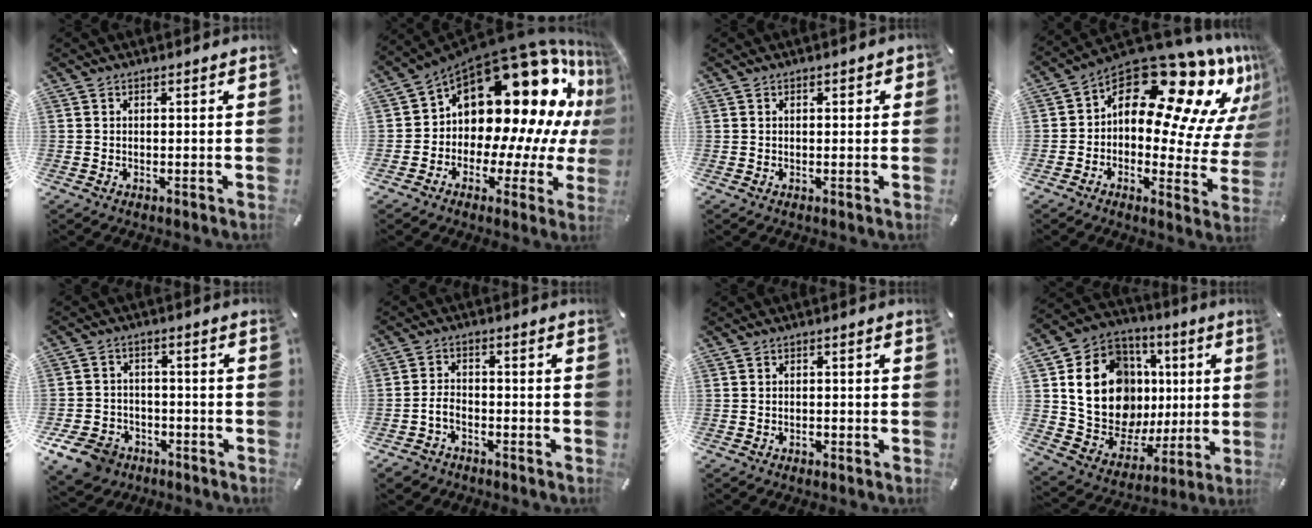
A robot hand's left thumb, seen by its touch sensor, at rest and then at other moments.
{"total": 22.2, "force": [10.3, 12.5, 15.3], "torque": [-0.221, -0.117, 0.187]}
{"total": 1.2, "force": [0.1, 0.8, 0.9], "torque": [-0.009, 0.003, -0.002]}
{"total": 18.5, "force": [11.1, 9.4, 11.4], "torque": [-0.146, -0.103, 0.178]}
{"total": 9.0, "force": [-5.8, 6.2, 3.0], "torque": [-0.066, 0.042, -0.108]}
{"total": 4.4, "force": [-2.2, 3.1, 2.3], "torque": [-0.059, 0.007, -0.046]}
{"total": 1.0, "force": [-0.6, 0.7, 0.4], "torque": [-0.009, 0.003, -0.015]}
{"total": 20.0, "force": [4.3, 15.6, 11.7], "torque": [-0.232, -0.022, 0.094]}